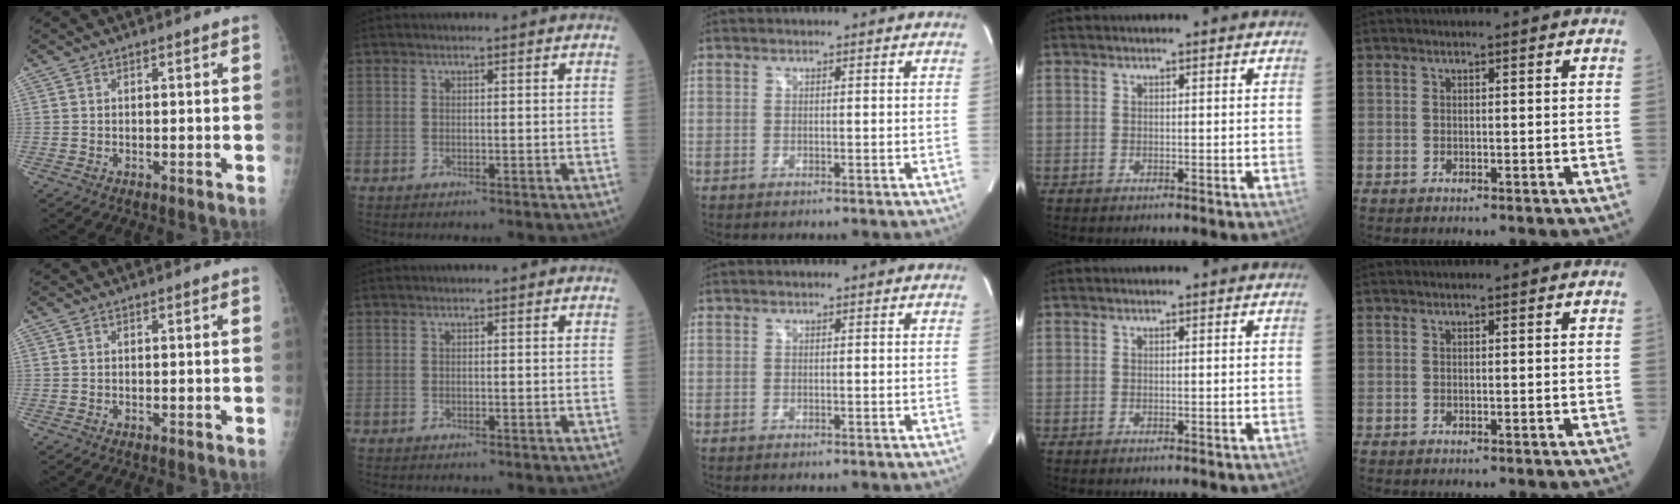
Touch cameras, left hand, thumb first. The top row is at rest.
{}